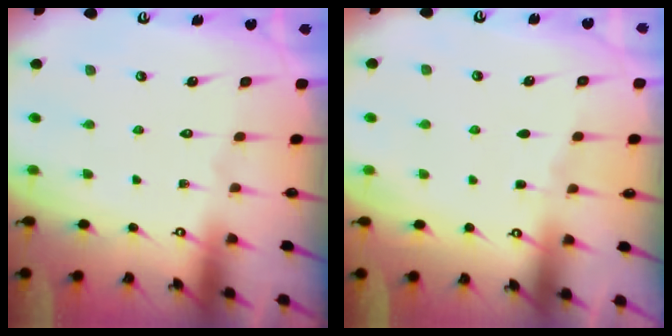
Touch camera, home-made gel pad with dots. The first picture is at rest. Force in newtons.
{"total": 2.8, "press": 2.8, "slide": 0.4}